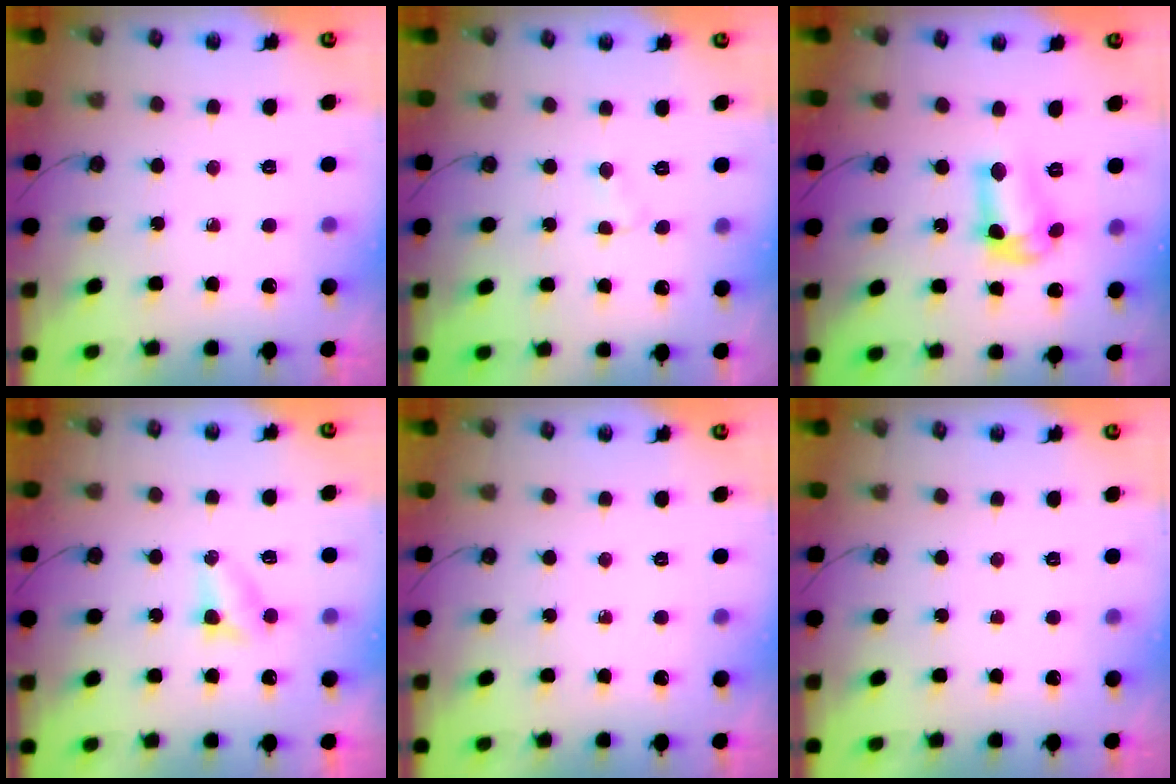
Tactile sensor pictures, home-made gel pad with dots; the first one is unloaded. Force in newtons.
{"total": 2.3, "press": 2.3, "slide": 0.2}
{"total": 10.8, "press": 10.8, "slide": 0.6}
{"total": 3.7, "press": 3.7, "slide": 0.5}
{"total": 0.0}
{"total": 0.0}